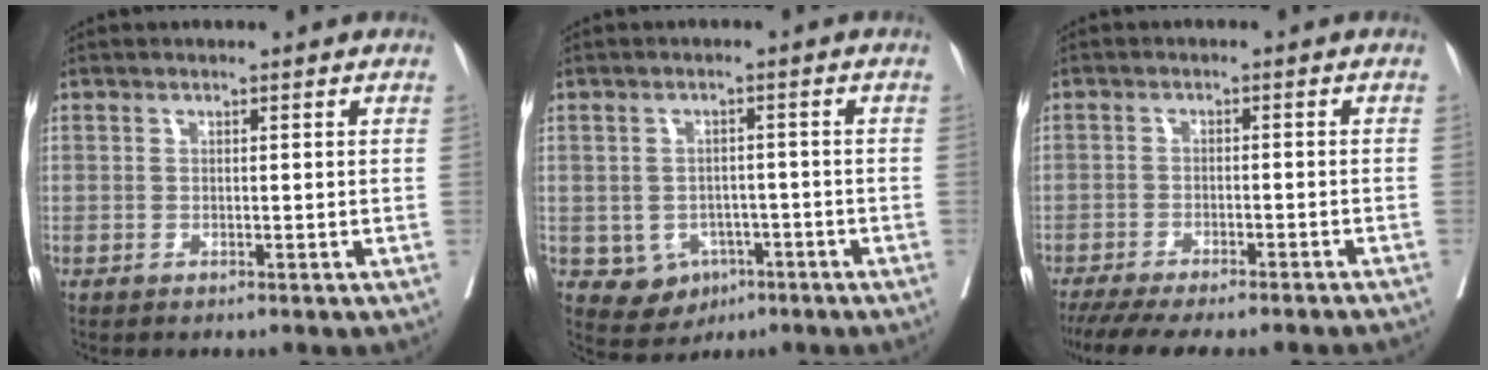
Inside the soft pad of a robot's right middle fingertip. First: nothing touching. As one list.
[{"total": 5.7, "force": [-2.2, 4.9, 1.8], "torque": [-0.023, 0.005, -0.021]}, {"total": 16.0, "force": [-14.1, 2.2, 7.3], "torque": [-0.118, -0.026, -0.188]}]